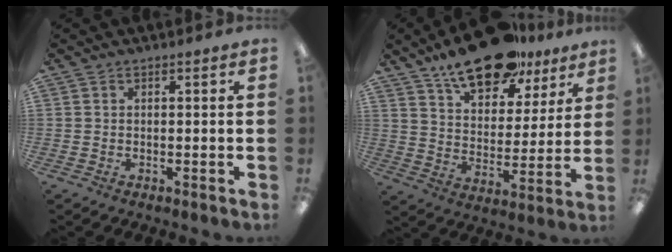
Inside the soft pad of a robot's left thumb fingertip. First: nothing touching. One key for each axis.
{"total": 18.0, "fx": 13.4, "fy": 7.8, "fz": 9.1, "tx": -0.139, "ty": -0.076, "tz": 0.232}